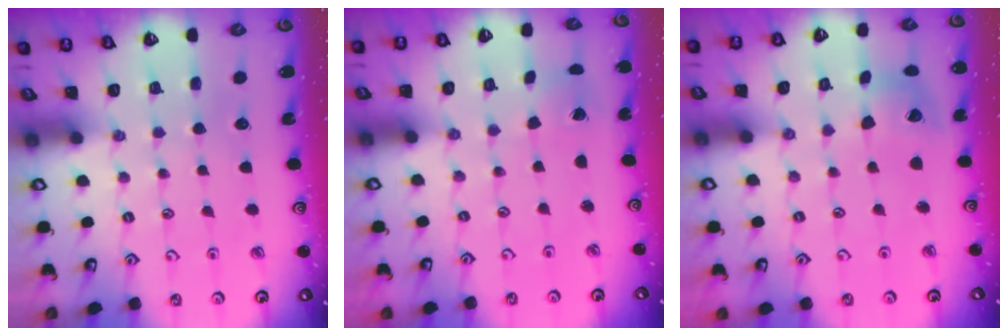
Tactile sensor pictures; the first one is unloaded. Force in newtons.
{"total": 1.4, "press": 1.4, "slide": 0.3}
{"total": 10.6, "press": 10.5, "slide": 1.3}